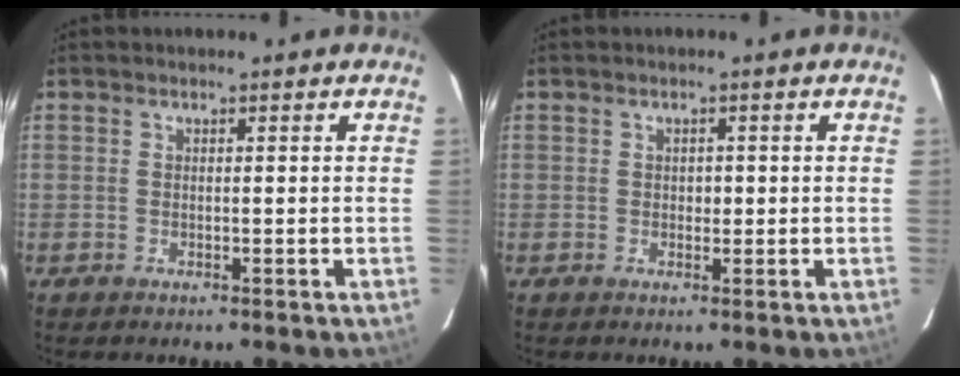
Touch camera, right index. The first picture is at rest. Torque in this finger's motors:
{"motor_torque": [0.15, 0.11, 0.07, 0.01]}